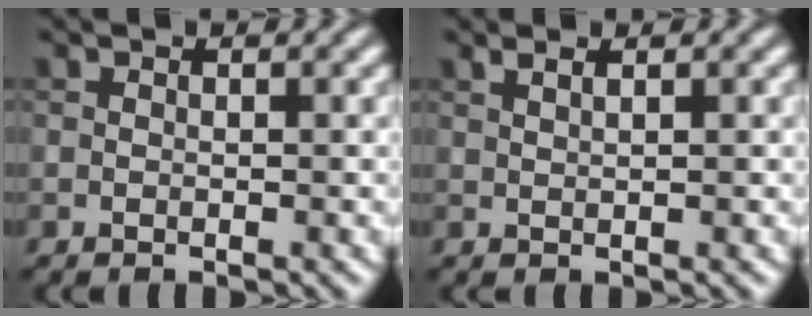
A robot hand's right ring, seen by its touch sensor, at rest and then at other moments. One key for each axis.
{"total": 1.6, "fx": 1.1, "fy": 0.6, "fz": 1.0, "tx": -0.003, "ty": -0.004, "tz": 0.007}